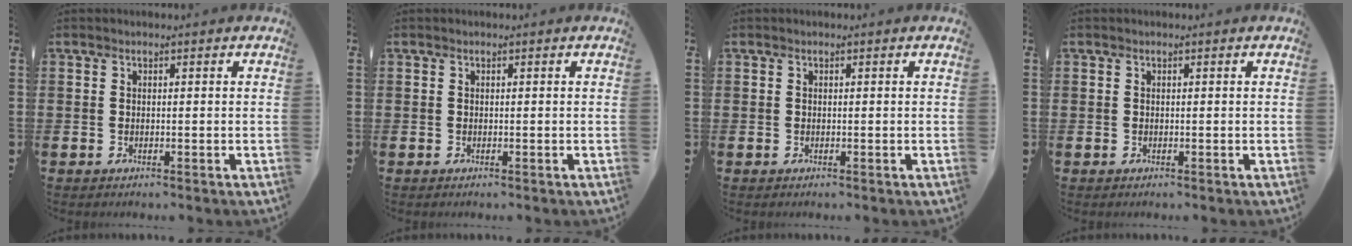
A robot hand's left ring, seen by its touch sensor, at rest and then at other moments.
{"total": 0.0}
{"total": 0.0}
{"total": 0.0}